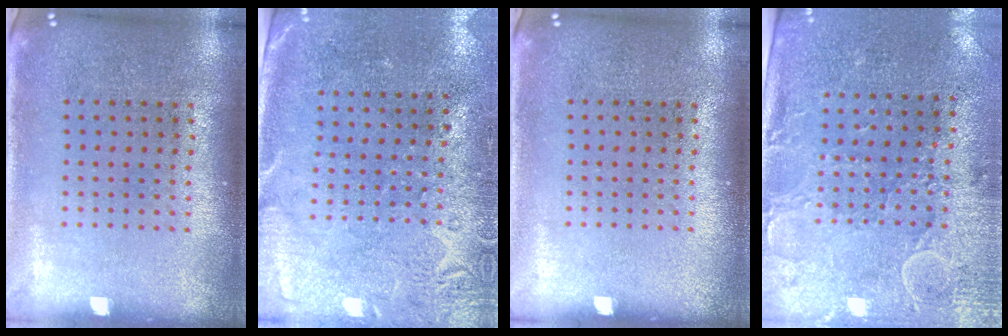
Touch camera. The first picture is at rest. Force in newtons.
{"total": 2.7, "press": 2.2, "slide": 1.5}
{"total": 0.0}
{"total": 3.0, "press": 2.5, "slide": 1.6}